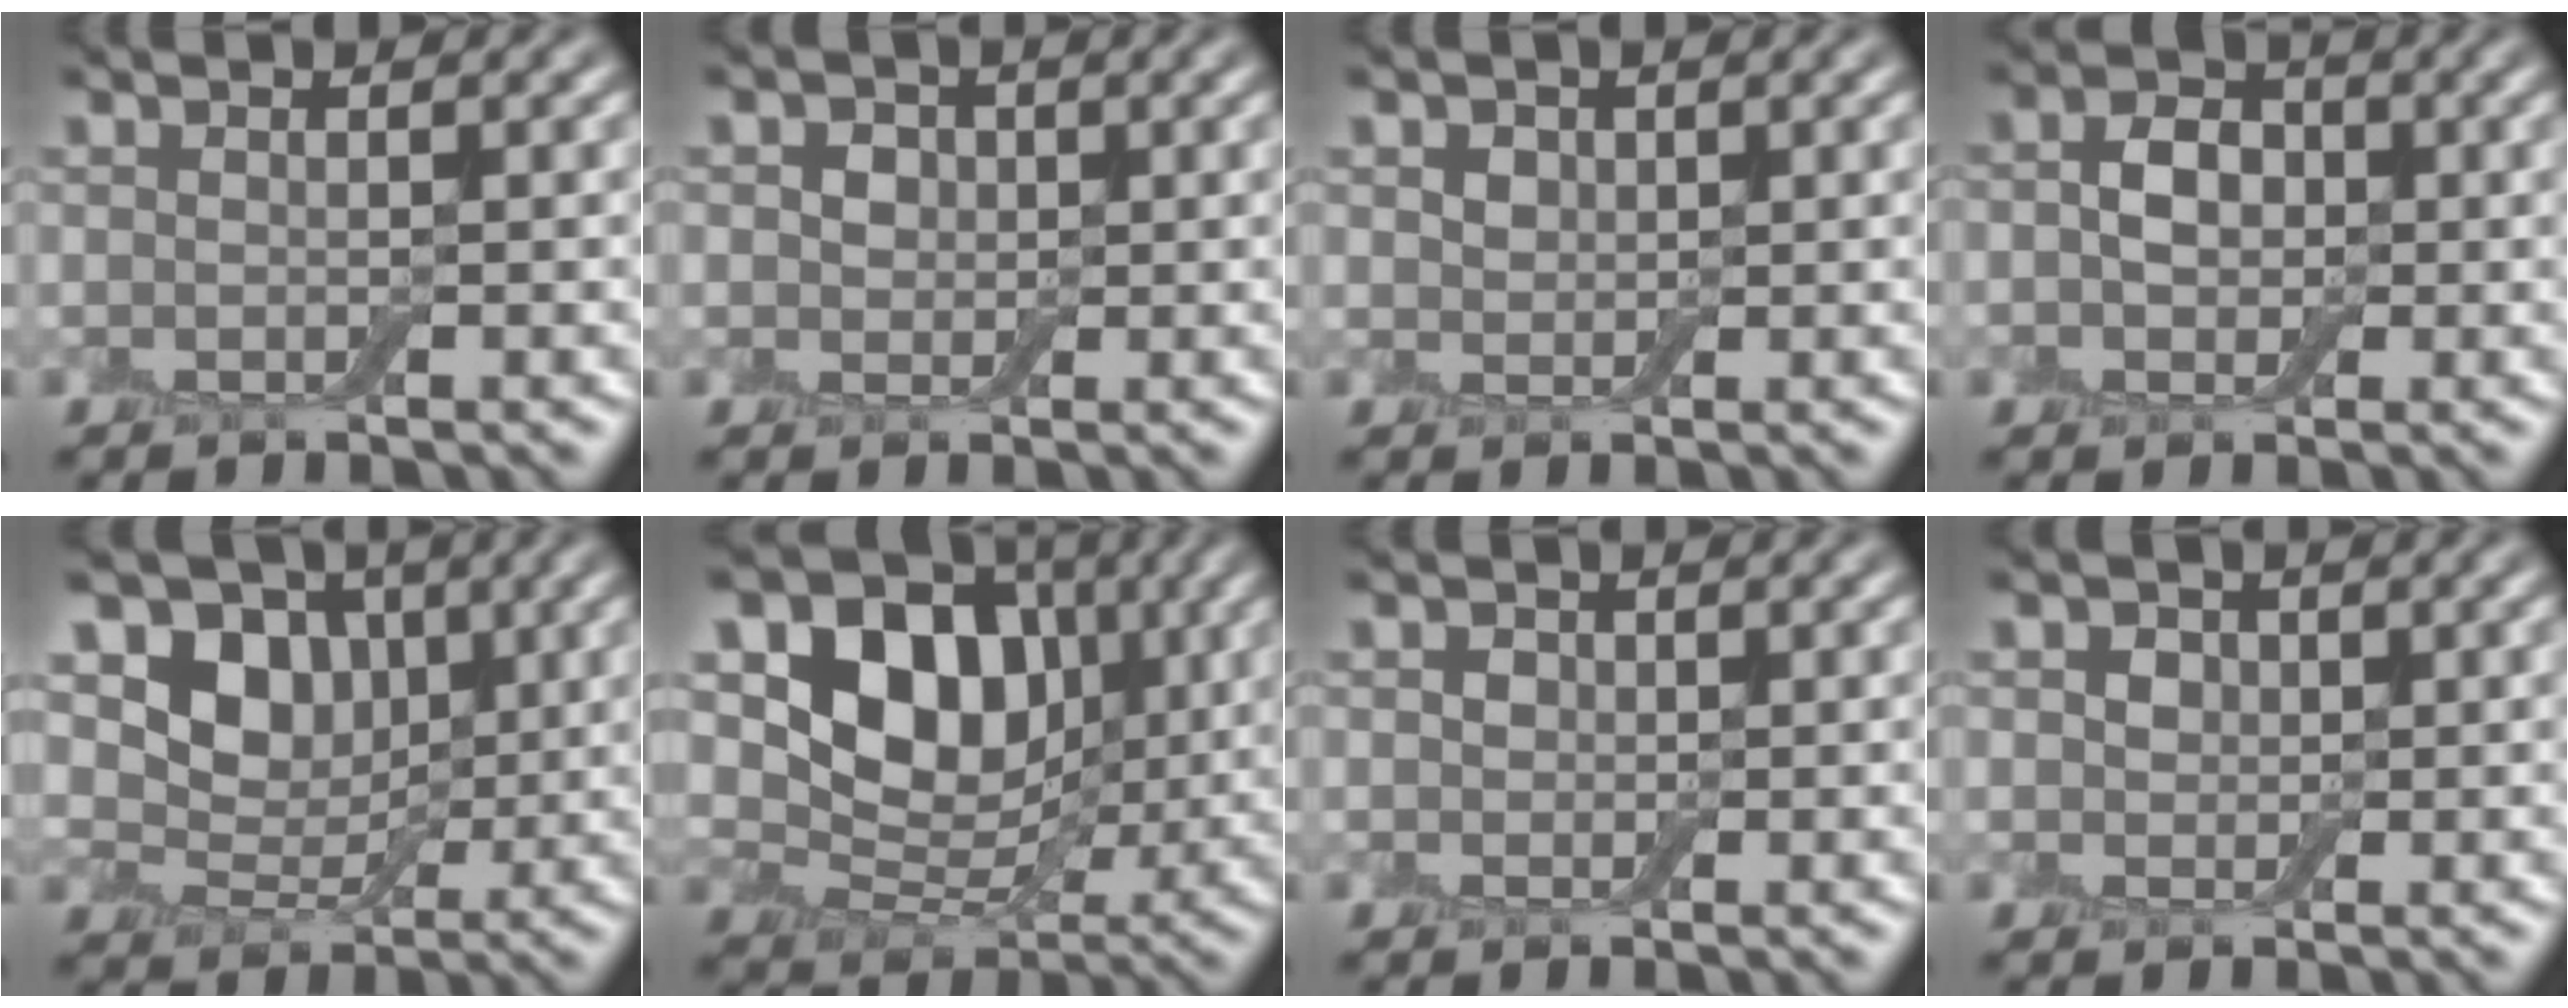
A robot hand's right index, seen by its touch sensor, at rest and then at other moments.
{"total": 2.6, "force": [0.9, 2.1, 1.2], "torque": [-0.015, 0.013, -0.004]}
{"total": 1.7, "force": [0.9, 1.3, 0.7], "torque": [-0.013, 0.006, 0.008]}
{"total": 3.2, "force": [0.0, 2.6, 2.0], "torque": [-0.034, 0.004, -0.010]}
{"total": 5.7, "force": [2.0, 4.5, 2.9], "torque": [-0.046, -0.007, 0.020]}
{"total": 9.4, "force": [2.4, 7.3, 5.5], "torque": [-0.090, -0.012, 0.032]}
{"total": 1.3, "force": [0.3, 1.2, 0.4], "torque": [-0.003, 0.004, -0.004]}
{"total": 2.1, "force": [0.7, 1.8, 1.0], "torque": [-0.012, 0.012, -0.005]}